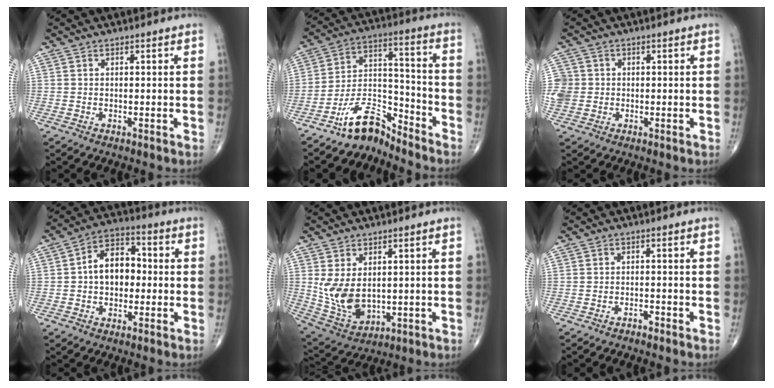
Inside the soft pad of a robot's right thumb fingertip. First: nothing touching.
{"total": 9.7, "force": [-8.5, 3.5, 3.0], "torque": [-0.038, 0.099, -0.168]}
{"total": 5.9, "force": [0.1, 5.7, 1.7], "torque": [-0.036, 0.016, 0.006]}
{"total": 10.0, "force": [-0.1, 6.9, 7.3], "torque": [-0.091, 0.027, -0.014]}
{"total": 9.6, "force": [1.0, 6.2, 7.3], "torque": [-0.131, -0.014, 0.041]}
{"total": 1.1, "force": [-1.0, 0.3, 0.4], "torque": [-0.006, 0.008, -0.018]}